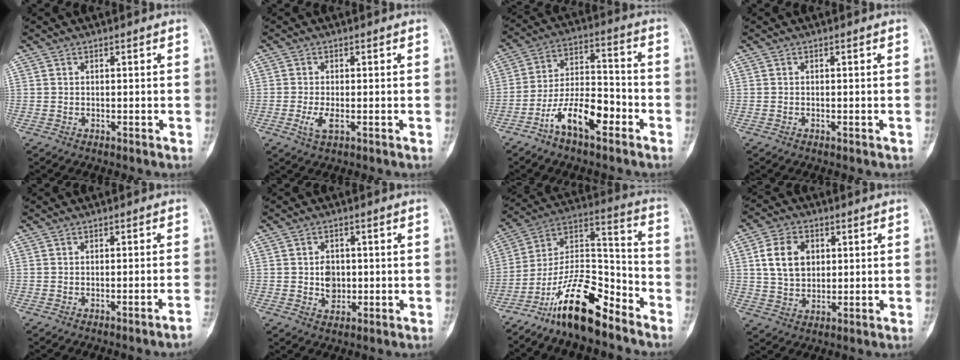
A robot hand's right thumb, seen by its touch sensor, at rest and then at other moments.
{"total": 3.2, "force": [-0.9, 1.2, 2.8], "torque": [-0.065, -0.006, -0.018]}
{"total": 13.7, "force": [-7.7, 5.3, 10.0], "torque": [-0.181, 0.069, -0.144]}
{"total": 0.5, "force": [-0.4, 0.3, 0.3], "torque": [-0.009, 0.003, -0.003]}
{"total": 2.6, "force": [-1.9, -0.7, 1.6], "torque": [-0.038, 0.021, -0.021]}
{"total": 4.4, "force": [-0.3, 3.5, 2.7], "torque": [-0.024, 0.003, -0.002]}
{"total": 17.7, "force": [-12.6, 5.9, 10.9], "torque": [-0.175, 0.102, -0.226]}
{"total": 9.1, "force": [2.1, 6.7, 5.8], "torque": [-0.082, -0.001, 0.039]}